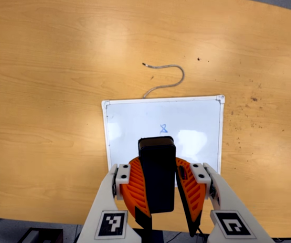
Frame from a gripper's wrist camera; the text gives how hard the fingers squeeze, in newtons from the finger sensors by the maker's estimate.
{"total": 10.8, "left": 9.9, "right": 11.8}